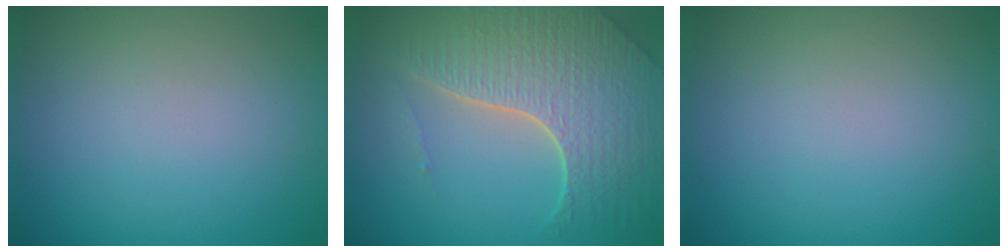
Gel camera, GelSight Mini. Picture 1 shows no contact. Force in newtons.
{"total": 7.4, "press": 5.3, "slide": 5.2}
{"total": 0.0}